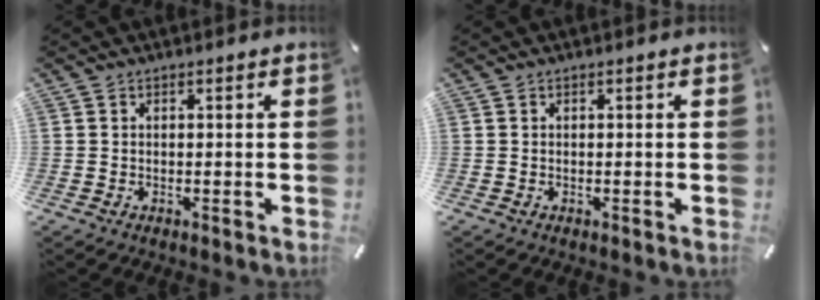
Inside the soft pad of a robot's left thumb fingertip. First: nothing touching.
{"total": 0.0}